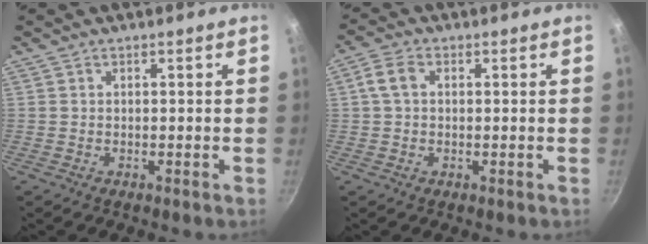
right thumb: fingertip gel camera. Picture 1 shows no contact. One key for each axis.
{"total": 4.0, "fx": 0.7, "fy": 2.6, "fz": 2.9, "tx": -0.061, "ty": 0.013, "tz": 0.008}